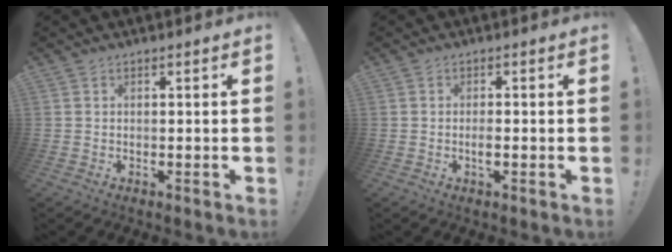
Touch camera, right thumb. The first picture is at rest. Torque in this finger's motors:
{"motor_torque": [-0.17, -0.36, -0.11, -0.20, -0.01]}